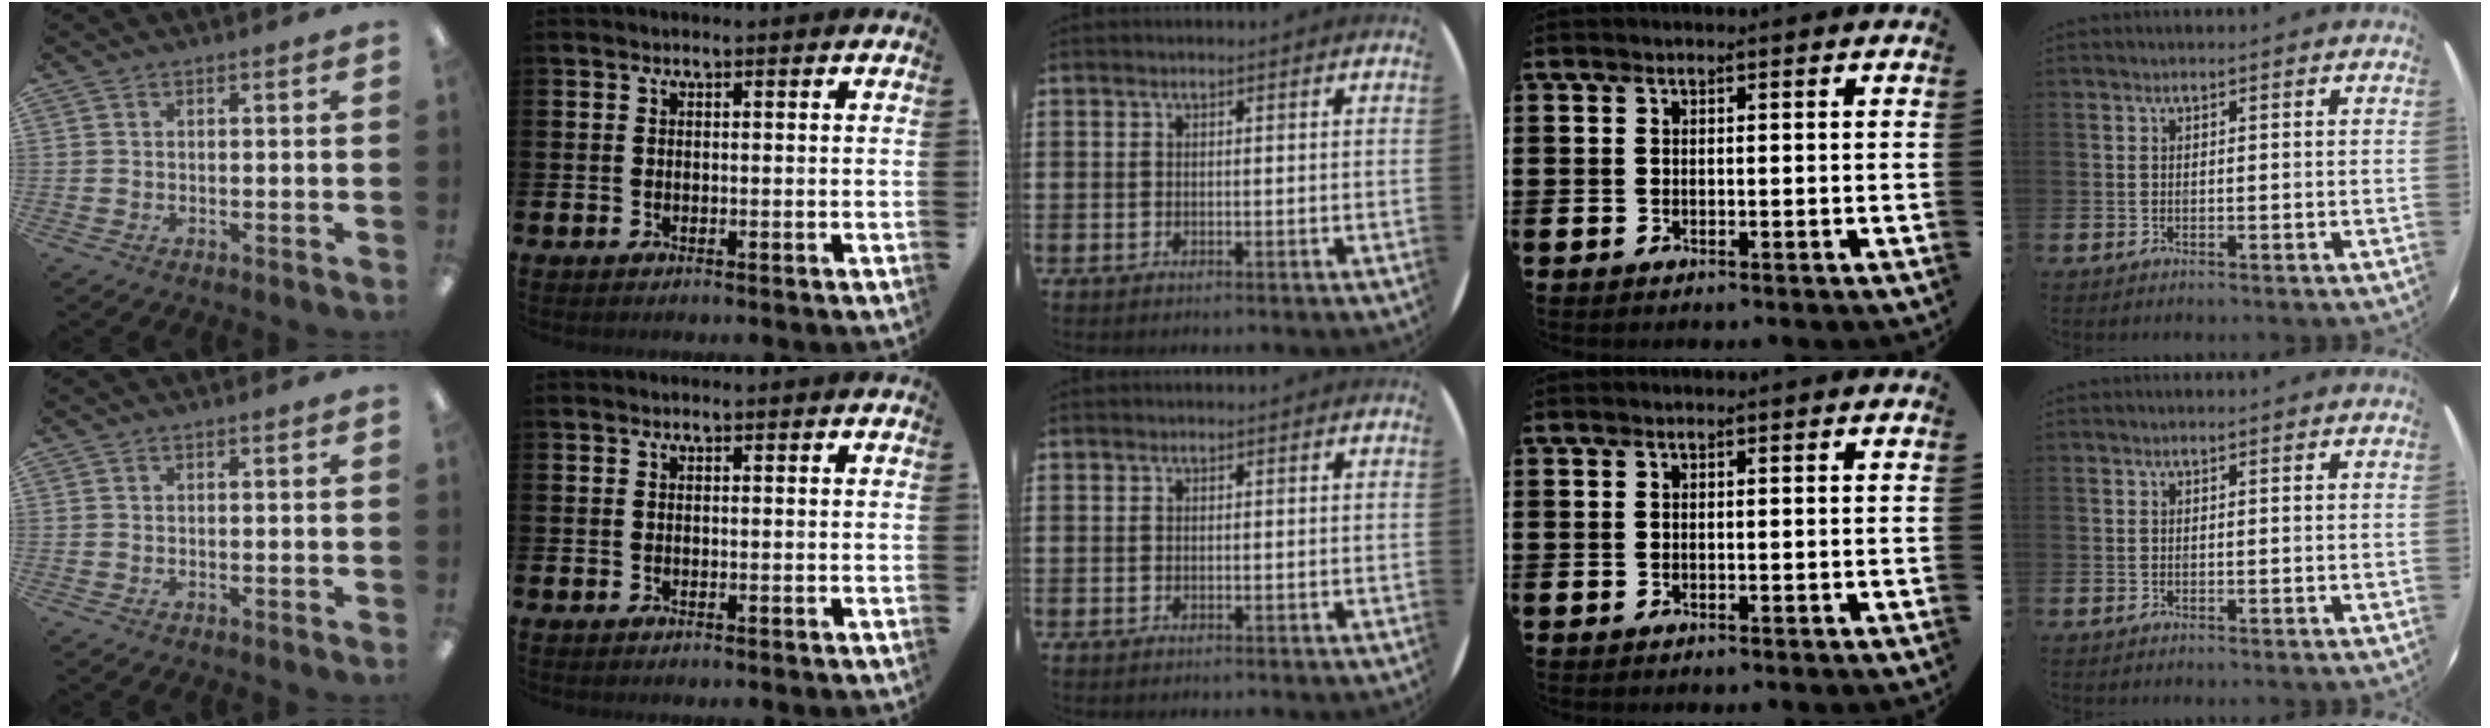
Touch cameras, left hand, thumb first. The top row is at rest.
{}